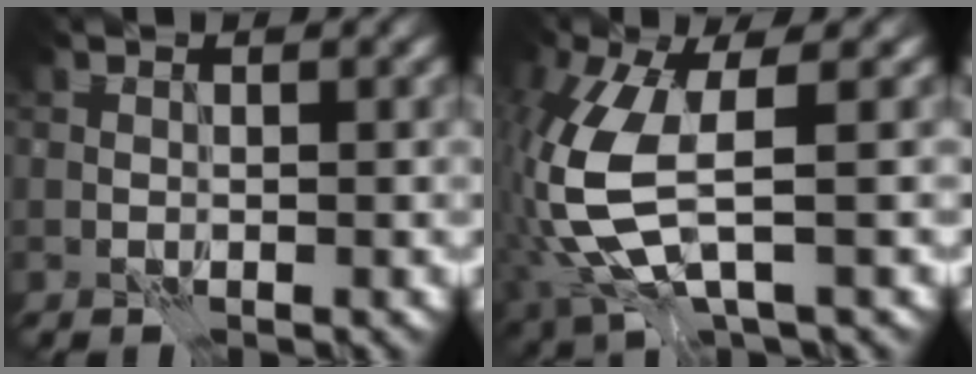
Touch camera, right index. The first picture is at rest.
{"total": 8.9, "force": [-0.4, 3.9, 8.0], "torque": [-0.211, -0.018, -0.004]}